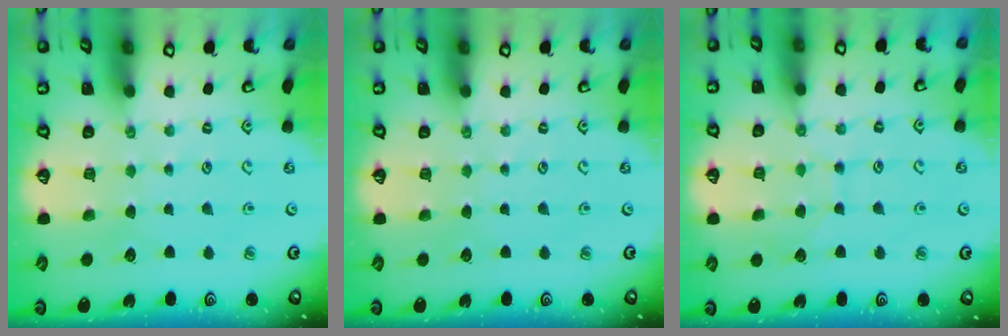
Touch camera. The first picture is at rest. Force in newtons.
{"total": 0.0}
{"total": 5.8, "press": 5.8, "slide": 0.6}